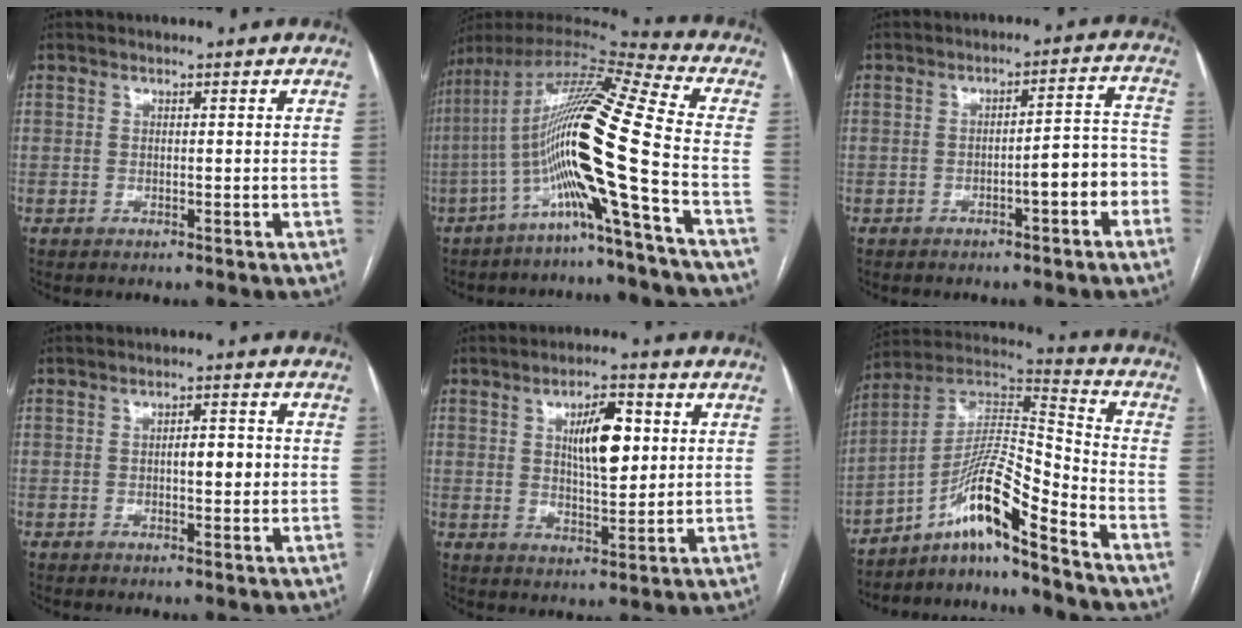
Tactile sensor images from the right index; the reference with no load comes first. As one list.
[{"total": 17.3, "force": [-5.1, -2.1, 16.4], "torque": [-0.306, 0.016, -0.109]}, {"total": 6.0, "force": [-2.8, 1.2, 5.2], "torque": [-0.061, 0.032, -0.036]}, {"total": 3.7, "force": [-0.2, 1.2, 3.5], "torque": [-0.054, 0.005, -0.003]}, {"total": 8.4, "force": [2.1, 2.7, 7.6], "torque": [-0.127, 0.007, 0.039]}, {"total": 13.1, "force": [-9.1, 0.1, 9.4], "torque": [-0.177, 0.023, -0.162]}]